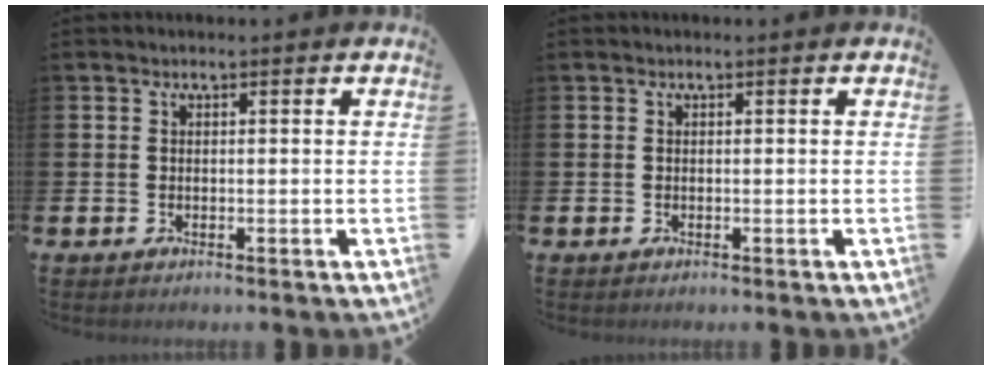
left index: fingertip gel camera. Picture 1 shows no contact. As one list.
[{"total": 0.0}]